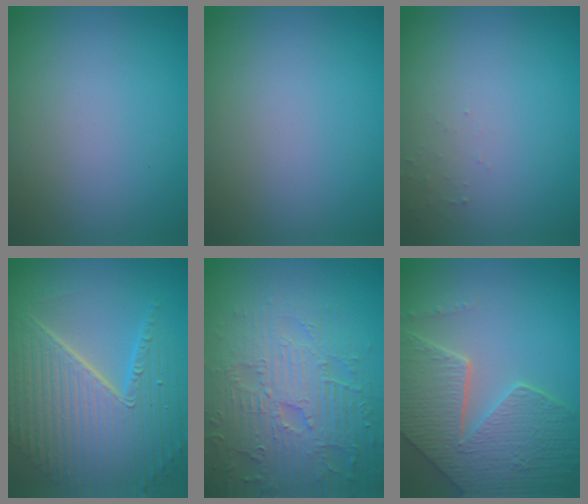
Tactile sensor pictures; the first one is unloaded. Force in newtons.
{"total": 0.0}
{"total": 0.7, "press": 0.7, "slide": 0.2}
{"total": 10.2, "press": 6.5, "slide": 7.9}
{"total": 7.0, "press": 5.6, "slide": 4.3}
{"total": 8.4, "press": 6.1, "slide": 5.8}